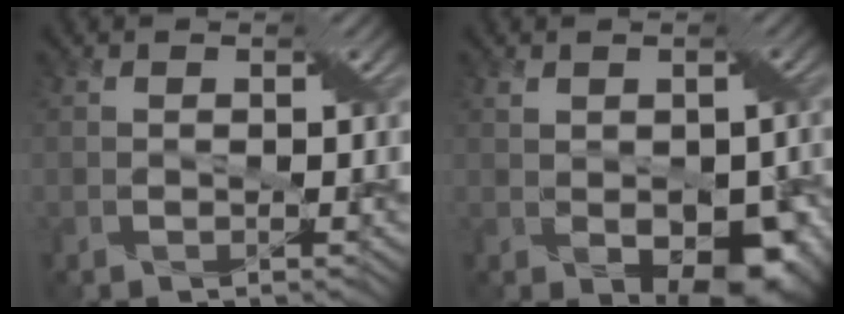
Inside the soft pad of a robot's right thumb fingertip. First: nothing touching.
{"total": 8.4, "force": [-2.0, 5.1, 6.3], "torque": [-0.098, -0.030, -0.012]}